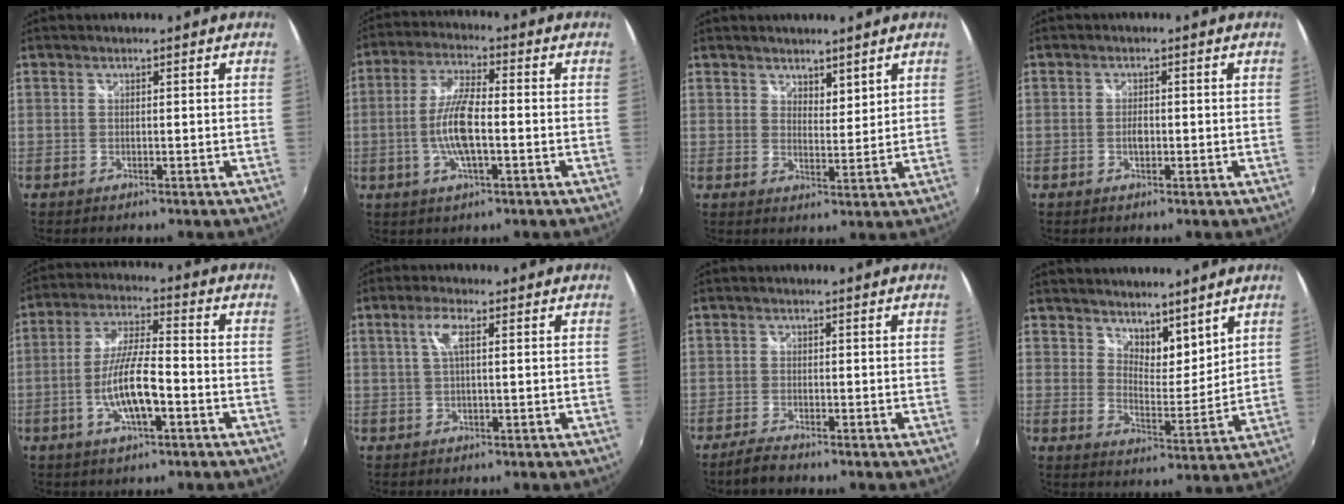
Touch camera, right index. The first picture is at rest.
{"total": 9.2, "force": [-1.9, 2.3, 8.7], "torque": [-0.175, 0.001, -0.040]}
{"total": 3.3, "force": [2.7, 1.5, 1.2], "torque": [-0.012, 0.001, 0.046]}
{"total": 1.7, "force": [-0.4, 1.0, 1.4], "torque": [-0.026, 0.001, -0.008]}
{"total": 10.6, "force": [-3.6, 2.5, 9.6], "torque": [-0.193, -0.001, -0.065]}
{"total": 3.6, "force": [0.9, 0.7, 3.4], "torque": [-0.070, 0.005, 0.017]}
{"total": 2.8, "force": [-2.4, 0.9, 1.1], "torque": [-0.036, -0.004, -0.051]}
{"total": 7.3, "force": [5.9, 3.2, 2.9], "torque": [-0.032, -0.003, 0.103]}